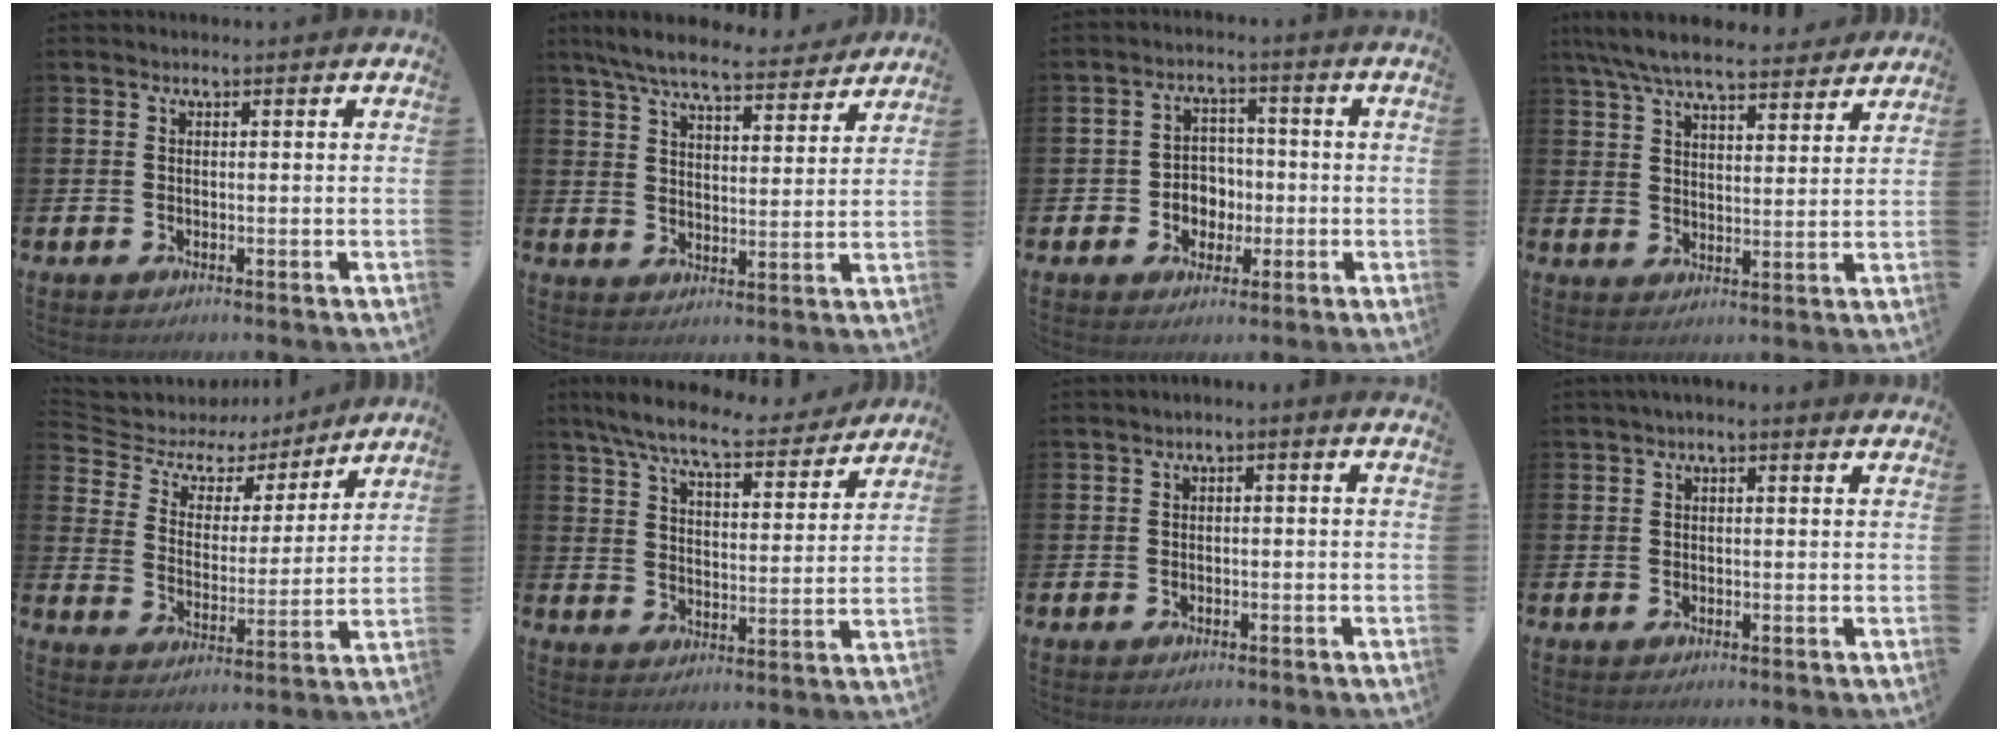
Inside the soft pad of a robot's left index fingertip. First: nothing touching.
{"total": 7.8, "force": [7.1, 1.4, 2.8], "torque": [-0.066, -0.040, 0.123]}
{"total": 4.0, "force": [-0.8, 3.7, 1.2], "torque": [-0.025, 0.003, -0.025]}
{"total": 7.7, "force": [7.1, 1.5, 2.5], "torque": [-0.069, -0.035, 0.128]}
{"total": 6.6, "force": [5.4, 3.6, 1.2], "torque": [-0.053, -0.041, 0.087]}
{"total": 8.6, "force": [7.8, 1.2, 3.3], "torque": [-0.088, -0.043, 0.137]}
{"total": 1.2, "force": [-1.1, 0.2, 0.5], "torque": [-0.015, 0.003, -0.022]}
{"total": 0.7, "force": [0.0, 0.2, 0.7], "torque": [-0.009, 0.003, -0.003]}